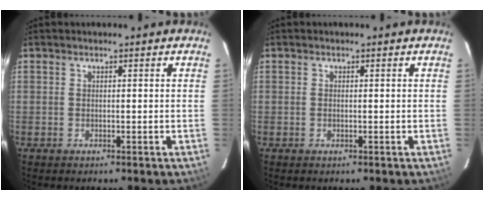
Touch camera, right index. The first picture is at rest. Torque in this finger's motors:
{"motor_torque": [0.11, 0.02, -0.03, 0.01]}